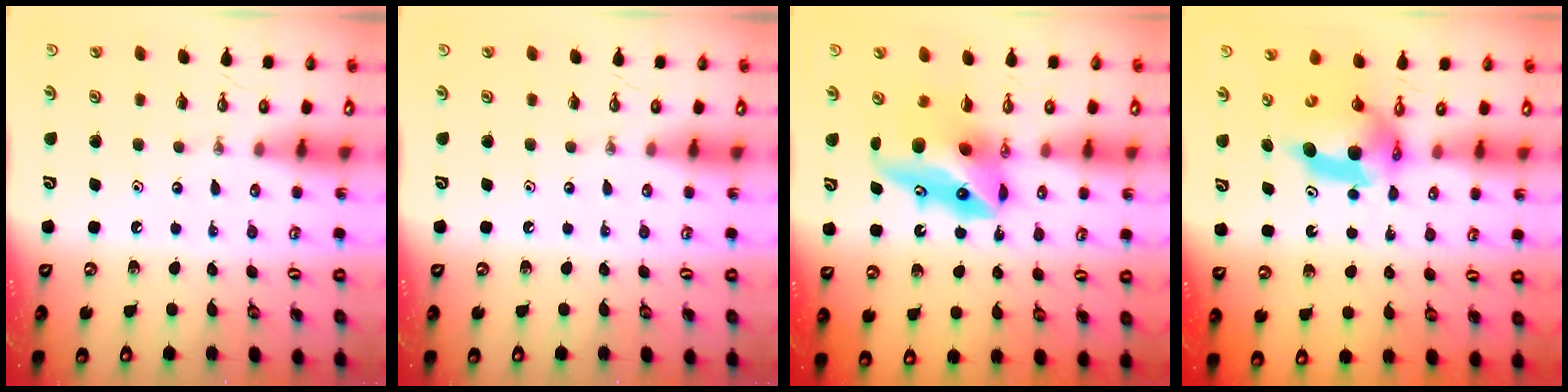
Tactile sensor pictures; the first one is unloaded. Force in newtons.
{"total": 0.0}
{"total": 10.9, "press": 10.8, "slide": 1.6}
{"total": 8.0, "press": 8.0, "slide": 0.5}